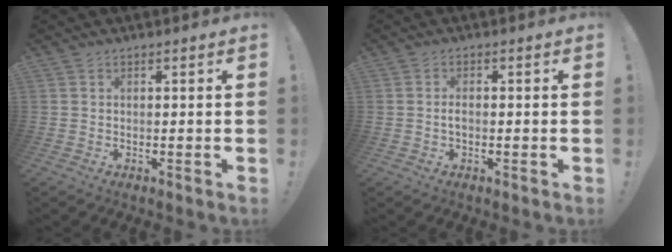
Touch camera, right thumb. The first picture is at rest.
{"total": 2.6, "force": [-0.6, 1.2, 2.2], "torque": [-0.047, 0.002, -0.014]}